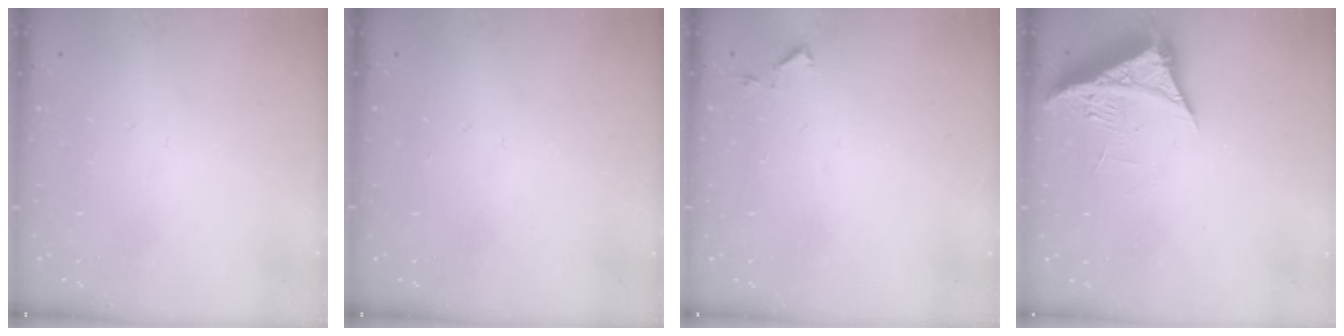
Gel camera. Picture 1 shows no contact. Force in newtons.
{"total": 0.0}
{"total": 3.1, "press": 3.1, "slide": 0.6}
{"total": 8.1, "press": 8.0, "slide": 0.8}